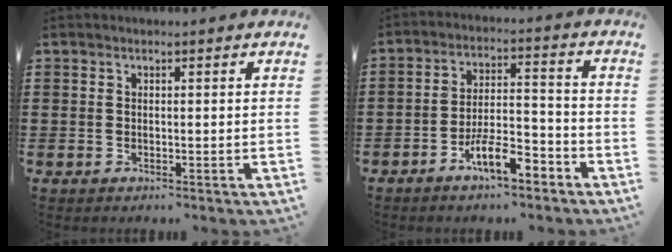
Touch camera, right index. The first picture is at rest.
{"total": 8.1, "force": [-5.4, 2.2, 5.6], "torque": [-0.106, 0.007, -0.098]}